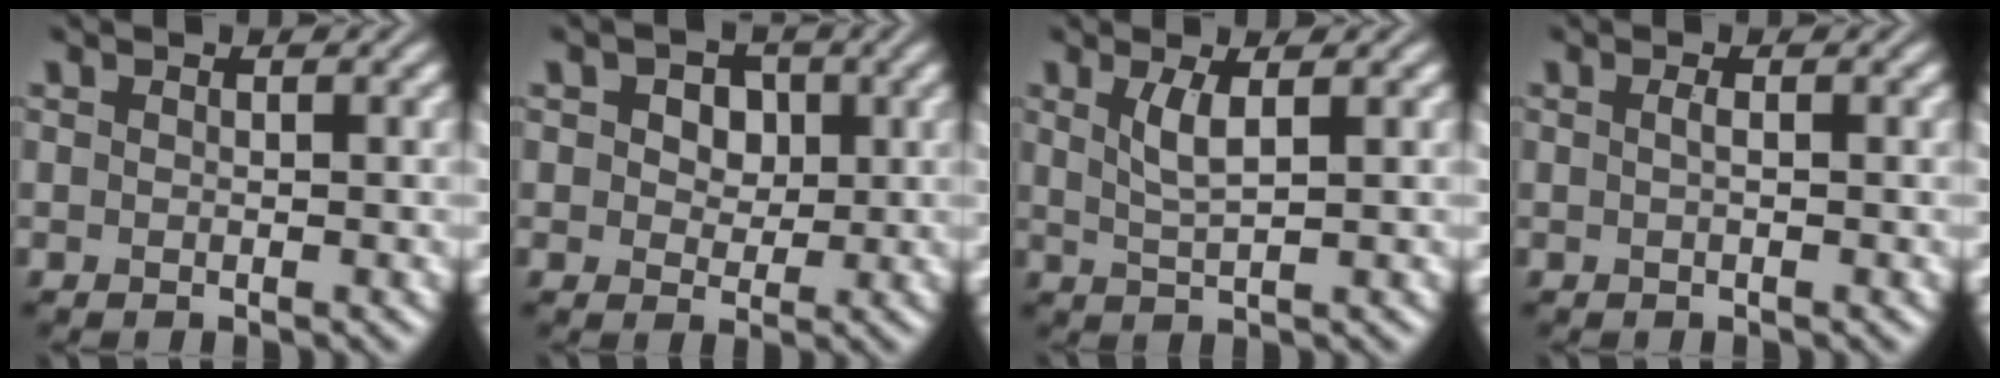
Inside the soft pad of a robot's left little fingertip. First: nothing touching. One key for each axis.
{"total": 3.9, "fx": 1.3, "fy": 2.8, "fz": 2.4, "tx": -0.034, "ty": 0.014, "tz": -0.001}
{"total": 2.5, "fx": 1.0, "fy": 0.6, "fz": 2.3, "tx": -0.048, "ty": -0.003, "tz": 0.021}
{"total": 0.7, "fx": 0.0, "fy": 0.2, "fz": 0.7, "tx": -0.012, "ty": 0.004, "tz": 0.000}